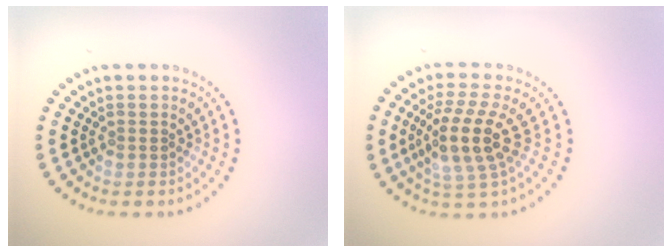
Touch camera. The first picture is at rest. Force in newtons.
{"total": 4.2, "press": 3.6, "slide": 2.2}